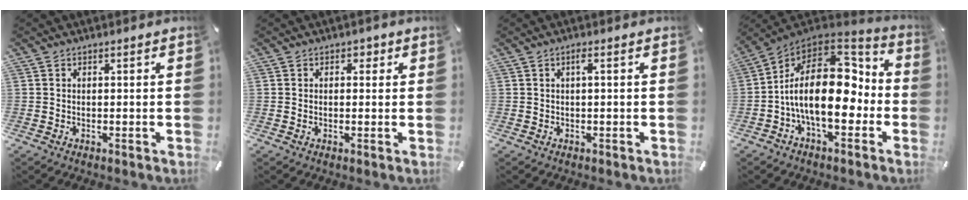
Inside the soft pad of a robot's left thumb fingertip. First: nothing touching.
{"total": 1.7, "force": [0.2, 1.4, 0.9], "torque": [-0.003, 0.000, -0.002]}
{"total": 1.7, "force": [0.3, 0.2, 1.7], "torque": [-0.034, 0.000, 0.003]}
{"total": 22.4, "force": [-1.6, 12.0, 18.9], "torque": [-0.325, -0.001, -0.022]}